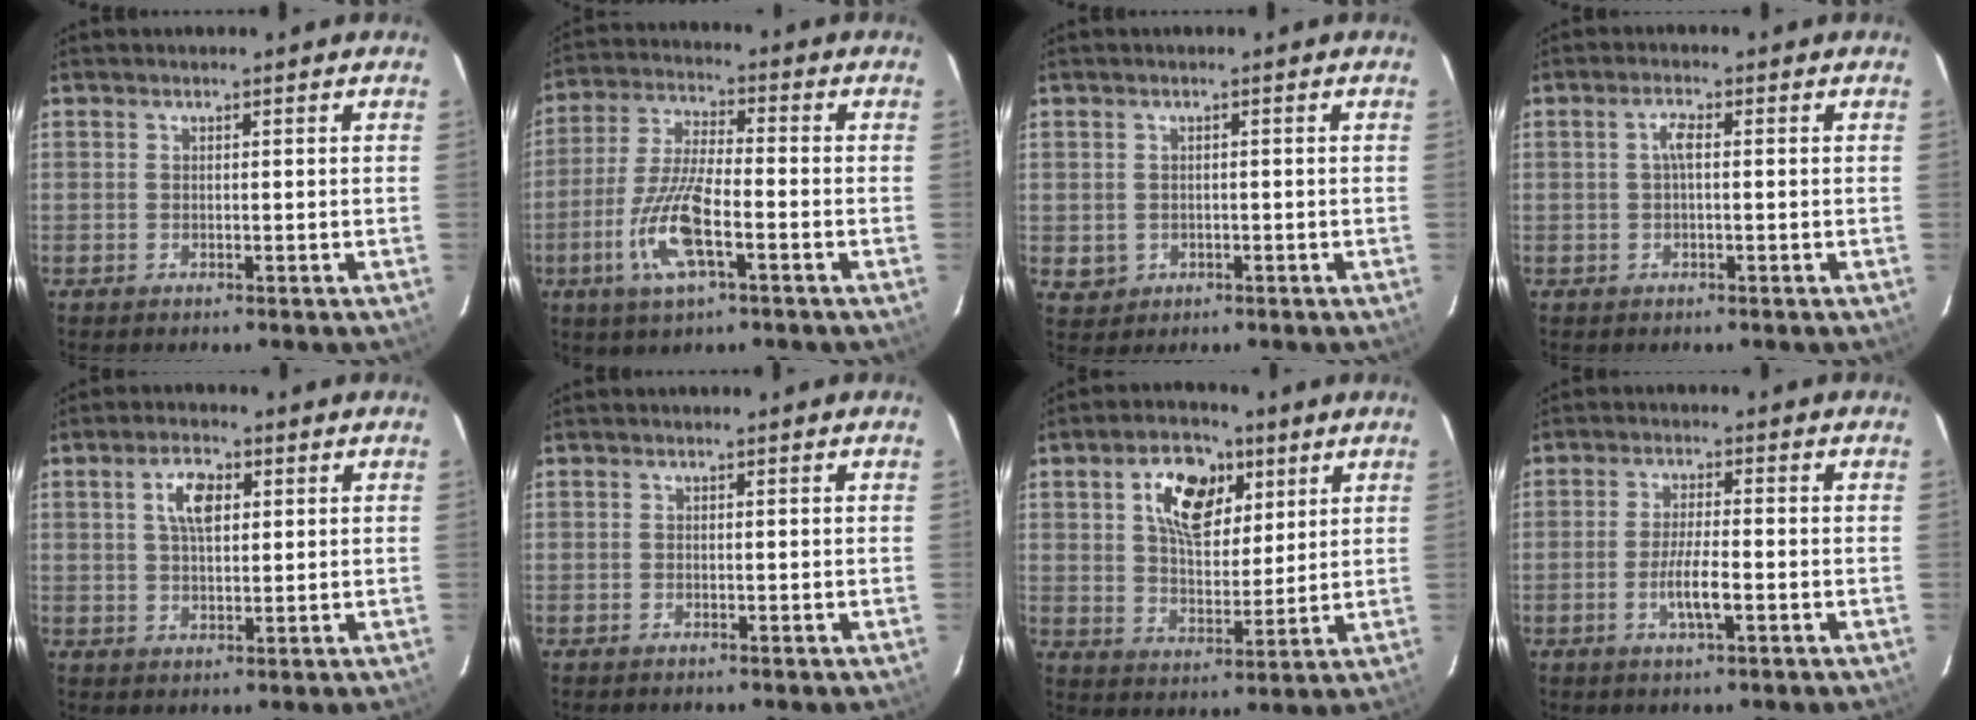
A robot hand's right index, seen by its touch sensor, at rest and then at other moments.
{"total": 11.7, "force": [-4.7, 3.1, 10.3], "torque": [-0.220, -0.005, -0.092]}
{"total": 3.0, "force": [-0.3, 2.9, 0.7], "torque": [-0.016, 0.001, 0.006]}
{"total": 2.2, "force": [0.1, 0.6, 2.1], "torque": [-0.044, 0.008, 0.001]}
{"total": 5.6, "force": [1.8, 2.7, 4.5], "torque": [-0.082, 0.012, 0.034]}
{"total": 0.0}
{"total": 12.0, "force": [5.0, 6.9, 8.4], "torque": [-0.139, 0.019, 0.086]}
{"total": 4.8, "force": [-1.8, 0.6, 4.4], "torque": [-0.087, -0.005, -0.032]}